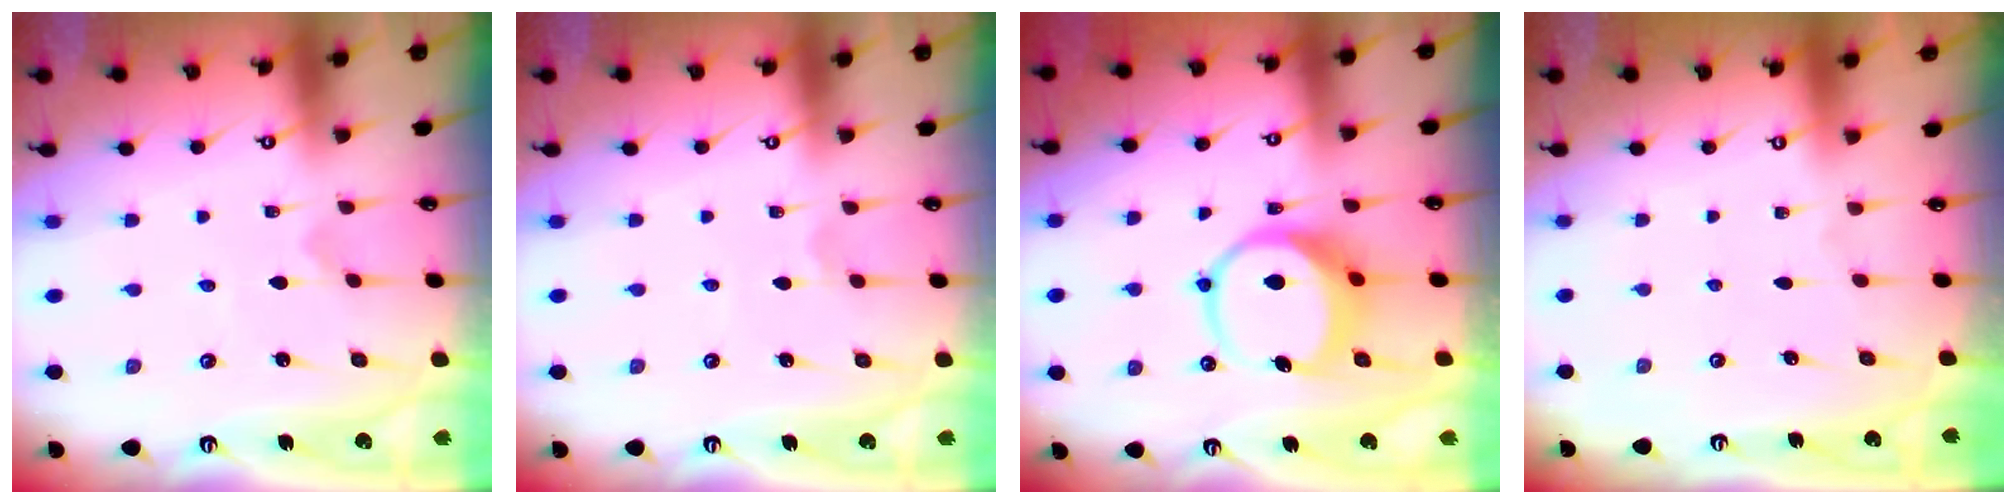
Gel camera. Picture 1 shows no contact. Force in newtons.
{"total": 1.0, "press": 1.0, "slide": 0.1}
{"total": 8.8, "press": 8.7, "slide": 1.2}
{"total": 0.0}